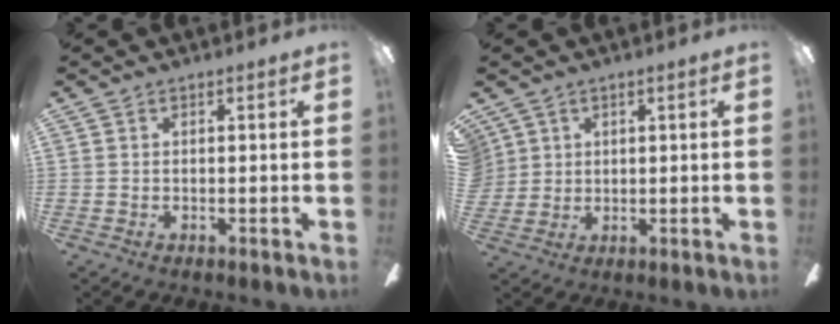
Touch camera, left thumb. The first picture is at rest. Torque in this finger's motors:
{"motor_torque": [2.94, 2.07, 1.47, -1.30, 0.76]}